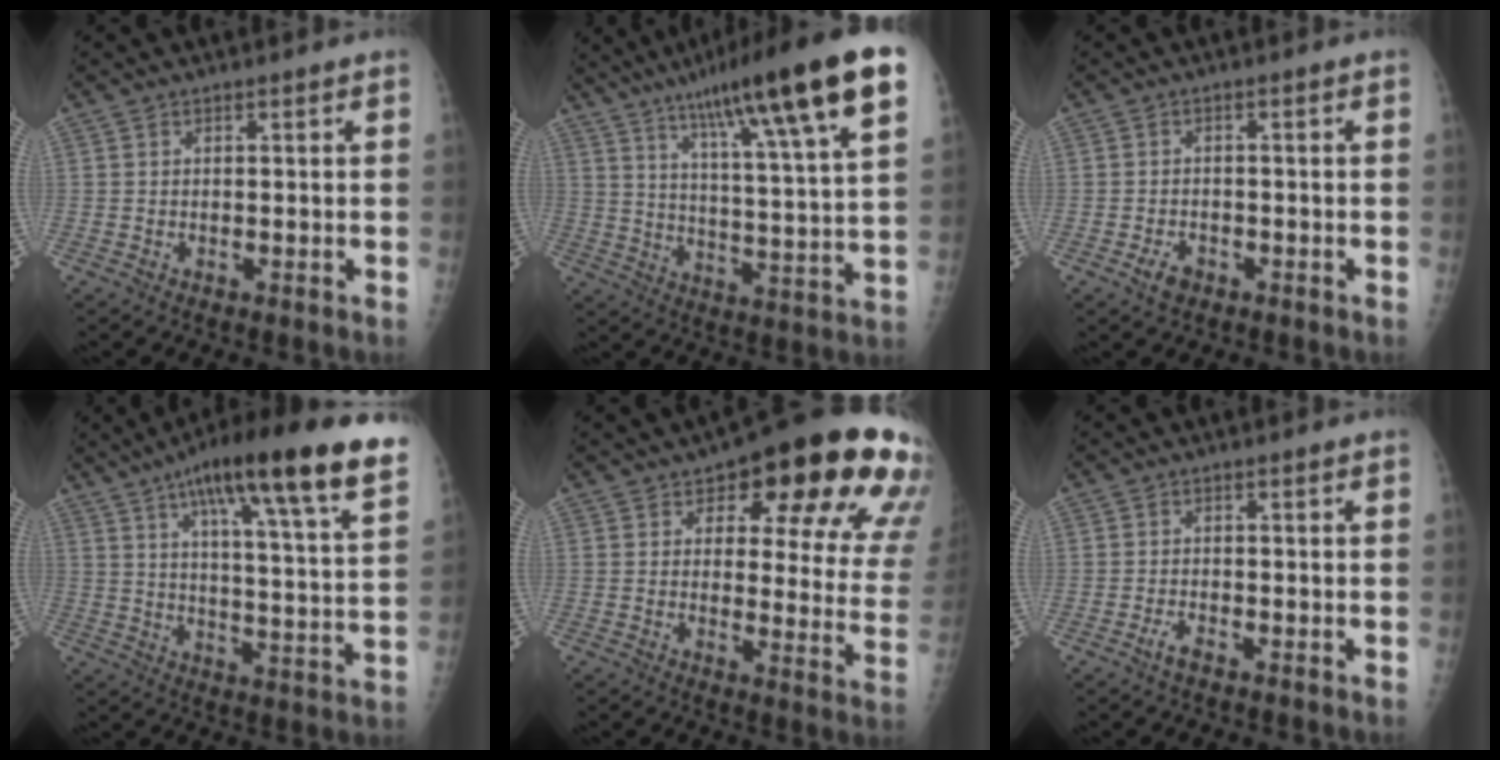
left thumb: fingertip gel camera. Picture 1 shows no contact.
{"total": 23.8, "force": [13.5, 2.8, 19.4], "torque": [-0.292, -0.025, 0.204]}
{"total": 2.7, "force": [-1.6, 1.6, 1.5], "torque": [-0.026, 0.011, -0.022]}
{"total": 23.6, "force": [14.3, 3.4, 18.5], "torque": [-0.266, -0.031, 0.205]}
{"total": 23.1, "force": [12.2, 8.6, 17.6], "torque": [-0.182, -0.033, 0.144]}
{"total": 1.8, "force": [-1.2, 0.4, 1.2], "torque": [-0.034, 0.009, -0.023]}